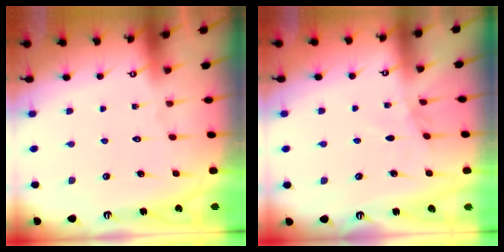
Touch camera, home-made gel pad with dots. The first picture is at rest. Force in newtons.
{"total": 3.2, "press": 3.2, "slide": 0.5}